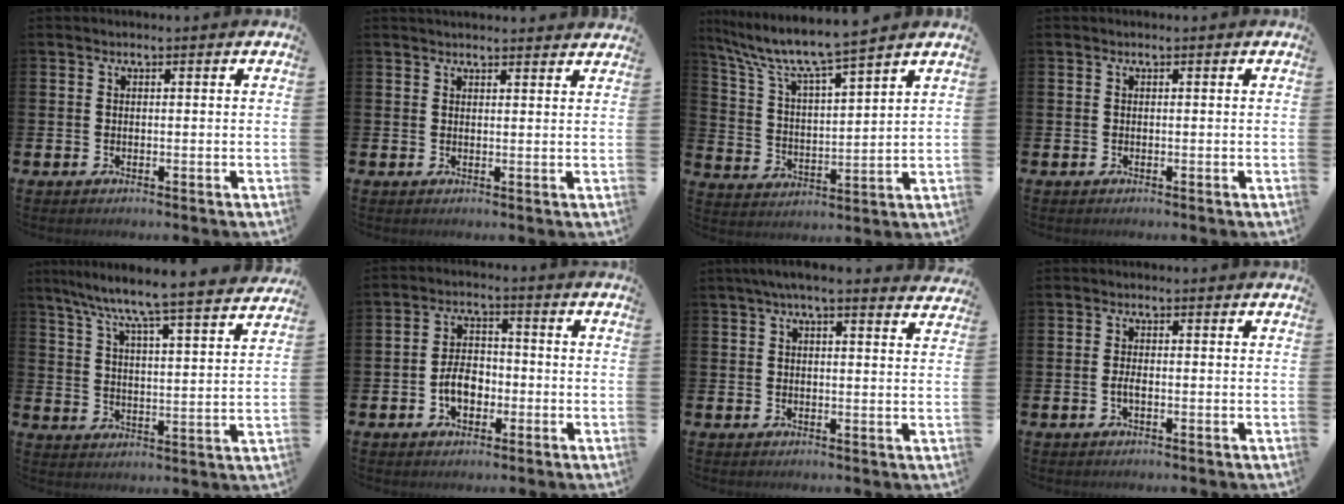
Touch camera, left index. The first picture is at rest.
{"total": 2.1, "force": [2.1, 0.2, 0.0], "torque": [0.012, -0.014, 0.035]}
{"total": 8.0, "force": [7.4, 0.2, 3.2], "torque": [-0.095, -0.046, 0.124]}
{"total": 0.0}
{"total": 7.6, "force": [7.2, -0.5, 2.3], "torque": [-0.074, -0.064, 0.119]}
{"total": 4.9, "force": [-1.6, 3.2, 3.3], "torque": [-0.047, 0.006, -0.033]}
{"total": 4.0, "force": [3.5, 0.3, 1.8], "torque": [-0.036, -0.010, 0.062]}
{"total": 1.4, "force": [-0.5, 0.5, 1.2], "torque": [-0.017, -0.001, -0.011]}